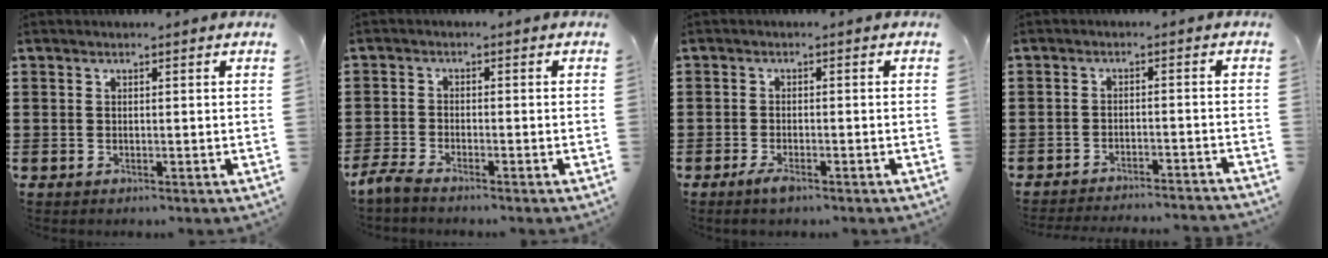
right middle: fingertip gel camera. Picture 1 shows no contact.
{"total": 2.6, "force": [-2.4, 0.2, 1.0], "torque": [-0.041, -0.005, -0.055]}
{"total": 2.3, "force": [-1.4, 0.6, 1.7], "torque": [-0.038, -0.003, -0.027]}
{"total": 3.0, "force": [-3.0, -0.2, 0.2], "torque": [-0.006, 0.002, -0.063]}